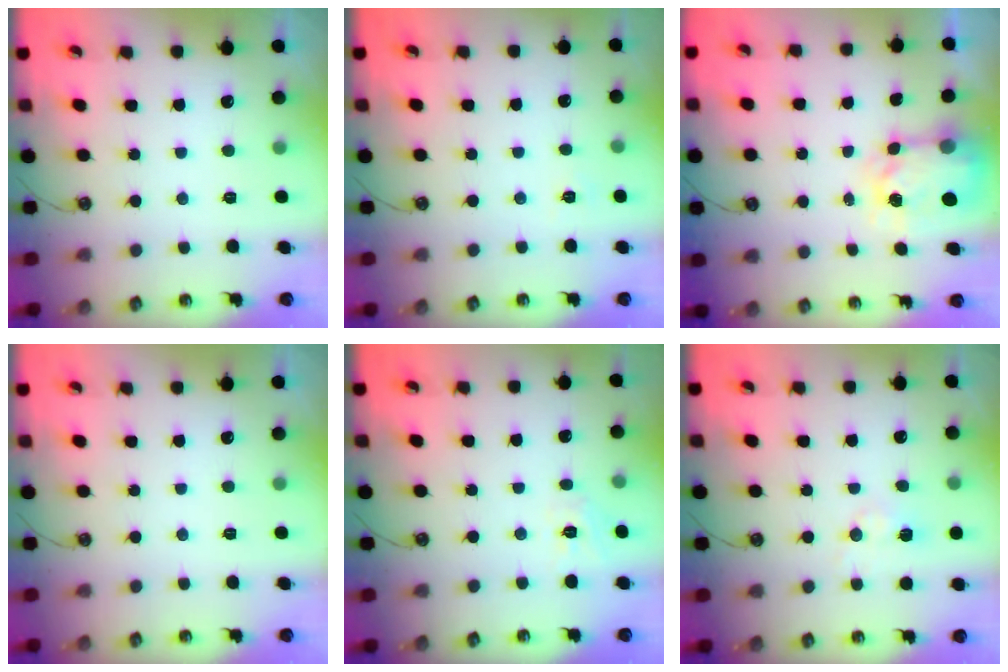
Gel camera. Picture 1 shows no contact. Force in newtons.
{"total": 2.6, "press": 2.6, "slide": 0.3}
{"total": 5.3, "press": 5.3, "slide": 0.6}
{"total": 0.0}
{"total": 5.3, "press": 5.3, "slide": 0.4}
{"total": 6.3, "press": 6.3, "slide": 0.6}